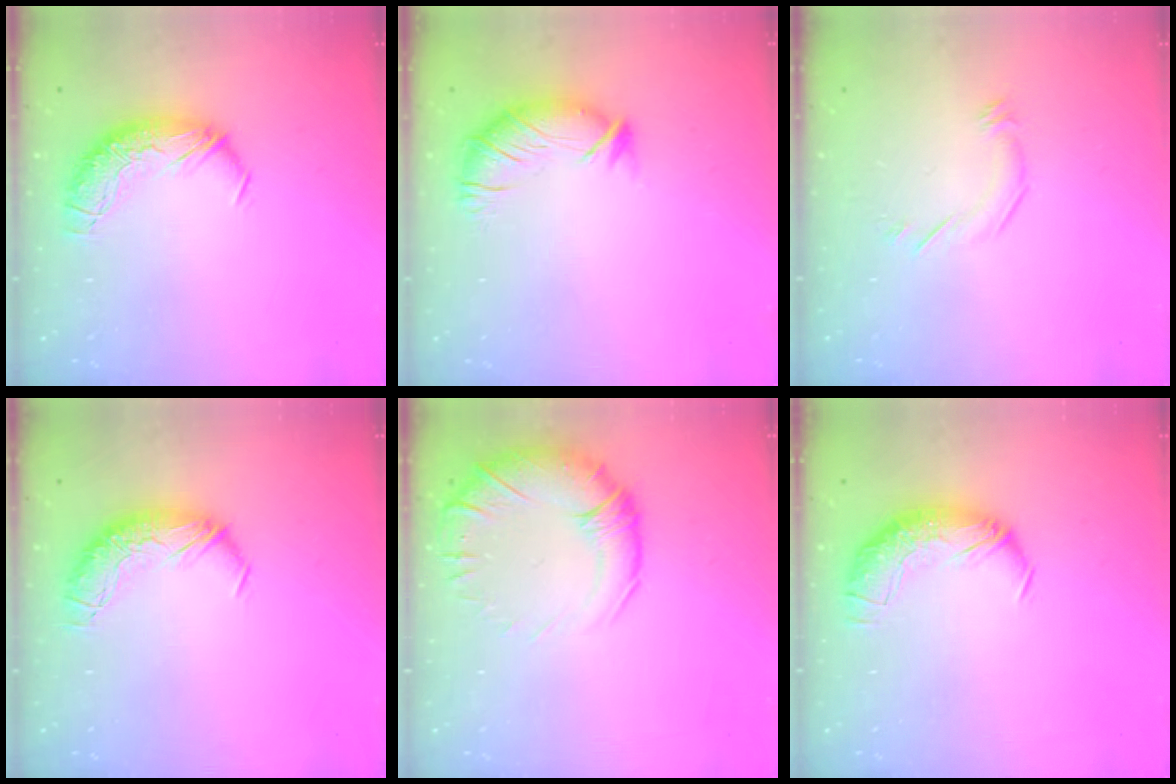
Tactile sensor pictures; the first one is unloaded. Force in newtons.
{"total": 2.9, "press": 2.0, "slide": 2.0}
{"total": 6.4, "press": 6.3, "slide": 0.5}
{"total": 0.0}
{"total": 4.5, "press": 1.9, "slide": 4.0}
{"total": 1.7, "press": 0.6, "slide": 1.6}